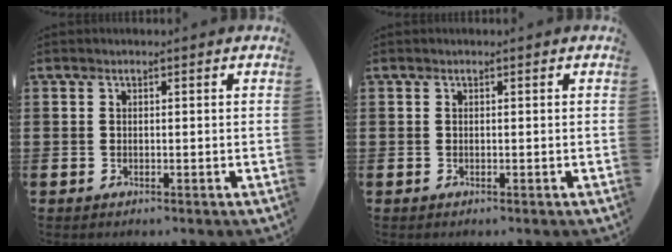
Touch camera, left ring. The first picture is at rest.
{"total": 0.0}